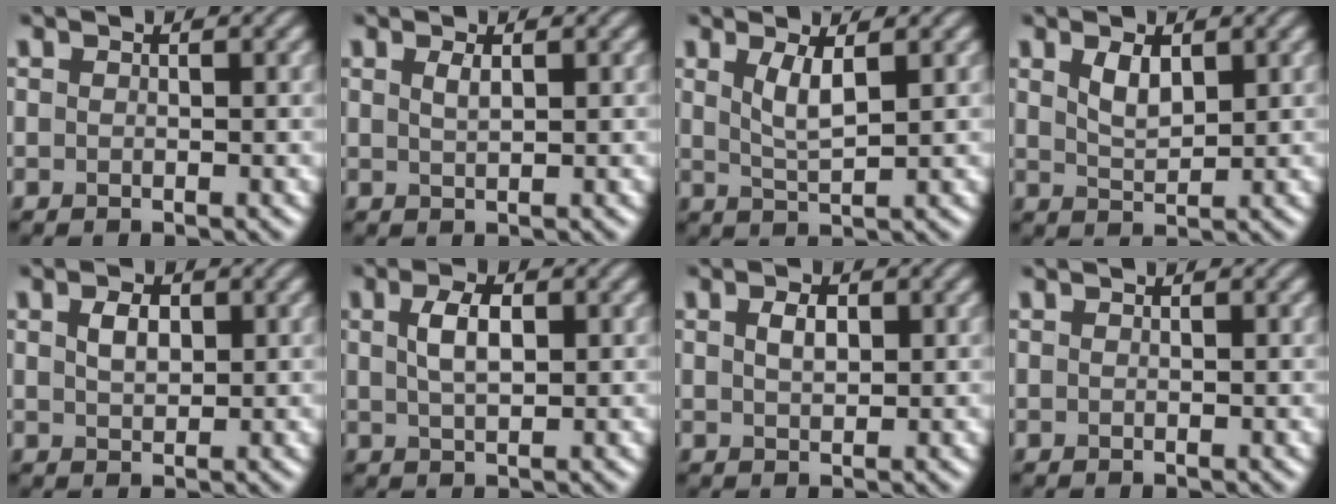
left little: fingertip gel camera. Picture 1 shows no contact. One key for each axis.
{"total": 1.1, "fx": 0.6, "fy": 0.3, "fz": 0.9, "tx": -0.019, "ty": 0.003, "tz": 0.011}
{"total": 2.7, "fx": 1.1, "fy": 0.7, "fz": 2.4, "tx": -0.048, "ty": -0.005, "tz": 0.025}
{"total": 2.4, "fx": 1.2, "fy": 1.1, "fz": 1.7, "tx": -0.038, "ty": -0.002, "tz": 0.027}
{"total": 2.2, "fx": 0.7, "fy": 1.3, "fz": 1.6, "tx": -0.035, "ty": 0.002, "tz": 0.014}
{"total": 3.2, "fx": 0.8, "fy": 1.5, "fz": 2.7, "tx": -0.057, "ty": 0.004, "tz": 0.017}
{"total": 2.0, "fx": 0.6, "fy": 1.1, "fz": 1.5, "tx": -0.031, "ty": 0.002, "tz": 0.012}
{"total": 0.0}